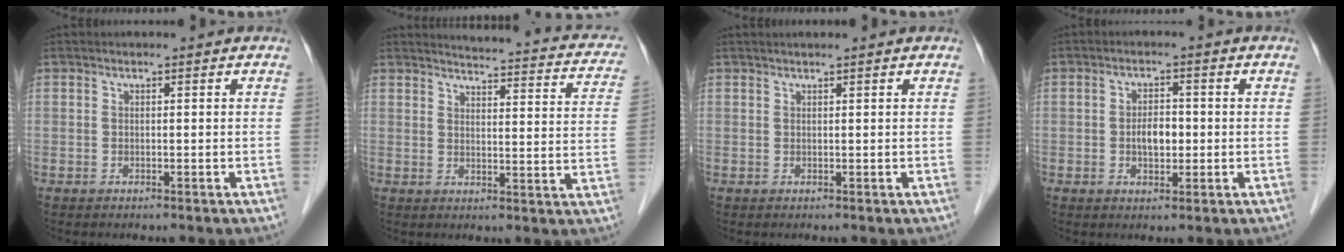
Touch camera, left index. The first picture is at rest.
{"total": 17.1, "force": [15.3, 3.5, 6.8], "torque": [-0.068, -0.021, 0.153]}
{"total": 1.1, "force": [0.9, -0.2, 0.6], "torque": [-0.008, 0.010, 0.020]}
{"total": 3.6, "force": [-0.4, 2.0, 3.0], "torque": [-0.054, 0.005, -0.005]}